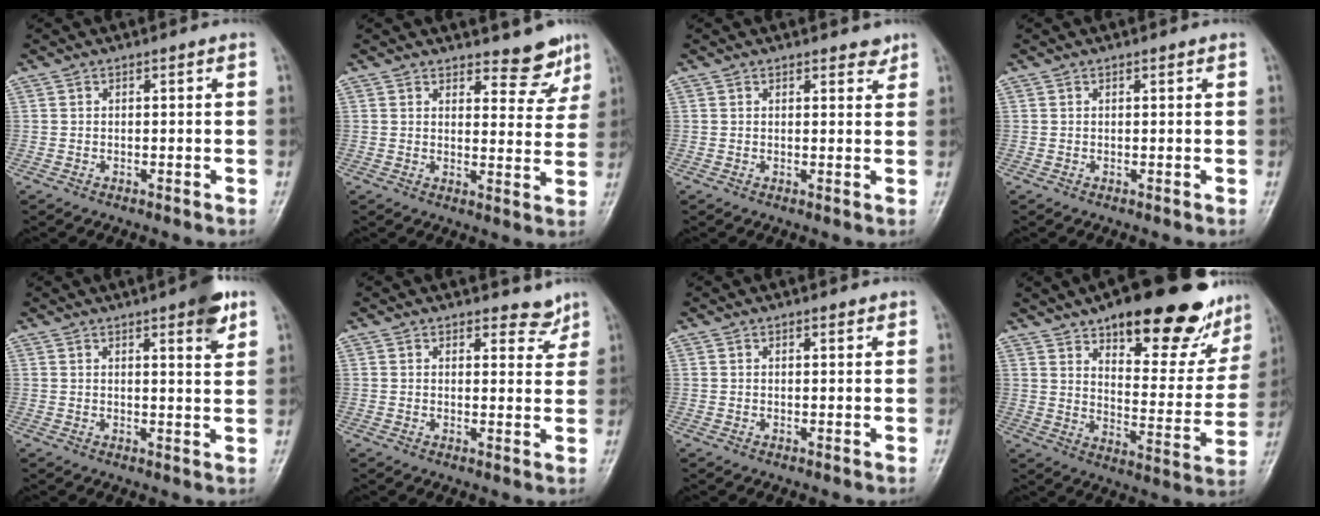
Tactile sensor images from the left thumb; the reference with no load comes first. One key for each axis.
{"total": 6.9, "fx": 5.8, "fy": 2.9, "fz": 2.6, "tx": -0.003, "ty": -0.046, "tz": 0.072}
{"total": 2.2, "fx": 1.8, "fy": 0.9, "fz": 0.8, "tx": 0.005, "ty": -0.012, "tz": 0.021}
{"total": 0.5, "fx": 0.4, "fy": 0.1, "fz": 0.3, "tx": -0.006, "ty": -0.002, "tz": 0.005}
{"total": 6.2, "fx": 3.6, "fy": 1.4, "fz": 4.8, "tx": -0.054, "ty": -0.016, "tz": 0.043}
{"total": 3.8, "fx": 3.3, "fy": 1.7, "fz": 0.9, "tx": 0.012, "ty": -0.026, "tz": 0.041}
{"total": 1.3, "fx": 1.0, "fy": 0.5, "fz": 0.7, "tx": -0.007, "ty": -0.005, "tz": 0.013}
{"total": 26.2, "fx": 17.7, "fy": 9.8, "fz": 16.7, "tx": -0.181, "ty": -0.074, "tz": 0.244}